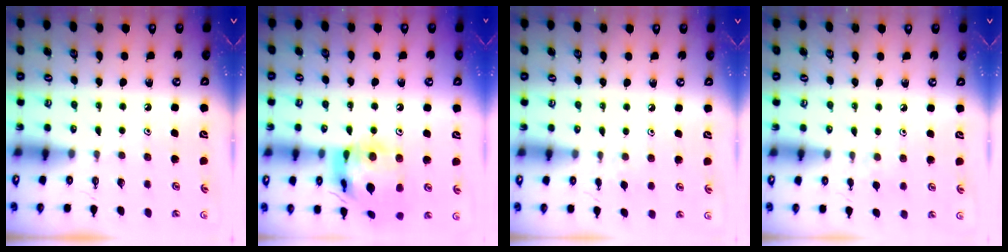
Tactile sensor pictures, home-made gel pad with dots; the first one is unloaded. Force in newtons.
{"total": 17.0, "press": 16.9, "slide": 1.9}
{"total": 2.8, "press": 2.7, "slide": 0.5}
{"total": 2.4, "press": 2.4, "slide": 0.5}